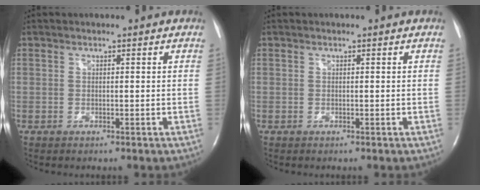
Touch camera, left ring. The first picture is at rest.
{"total": 0.0}